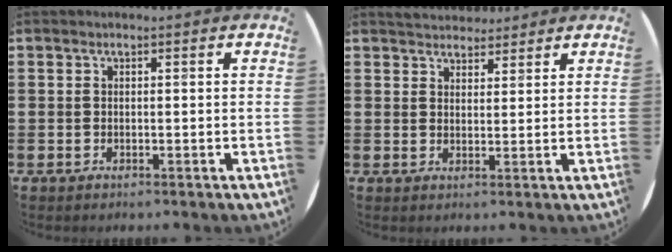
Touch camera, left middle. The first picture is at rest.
{"total": 3.5, "force": [3.4, 0.8, 0.1], "torque": [0.000, -0.008, 0.062]}